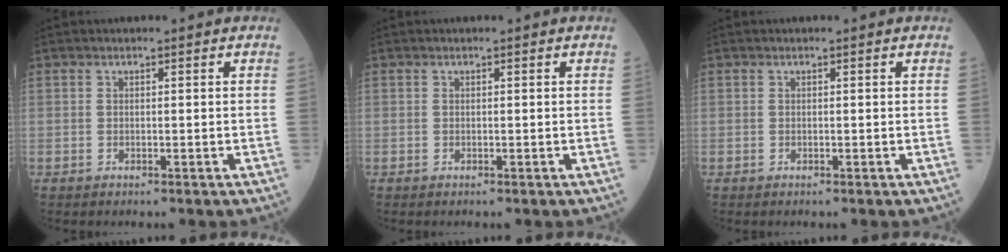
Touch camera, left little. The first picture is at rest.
{"total": 0.0}
{"total": 0.0}